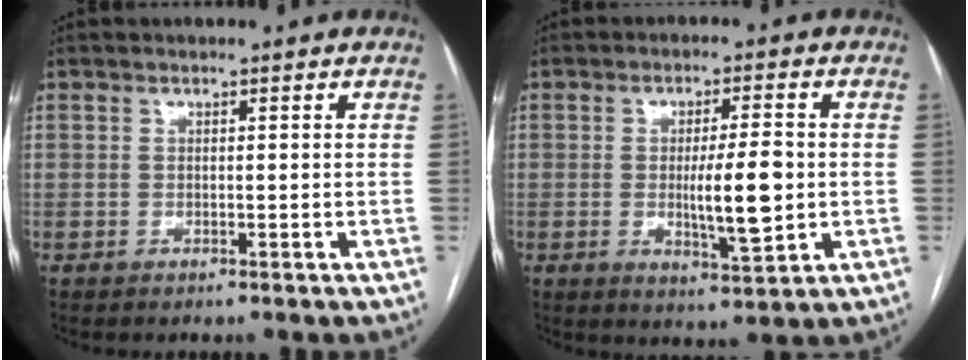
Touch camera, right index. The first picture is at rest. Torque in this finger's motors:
{"motor_torque": [1.62, 0.05, 0.72, 0.13]}